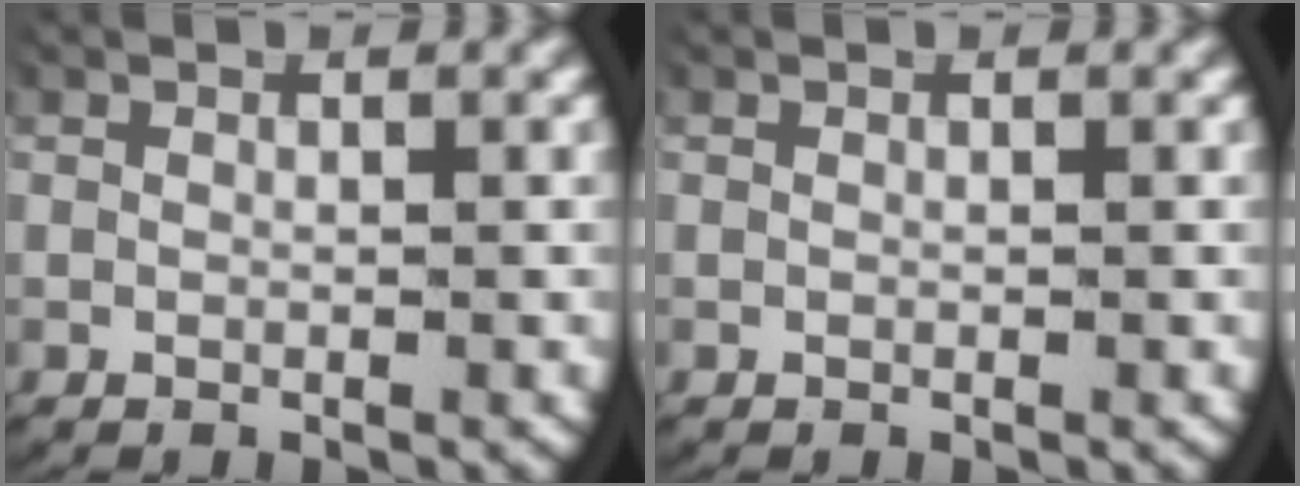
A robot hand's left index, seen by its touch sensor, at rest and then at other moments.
{"total": 0.0}